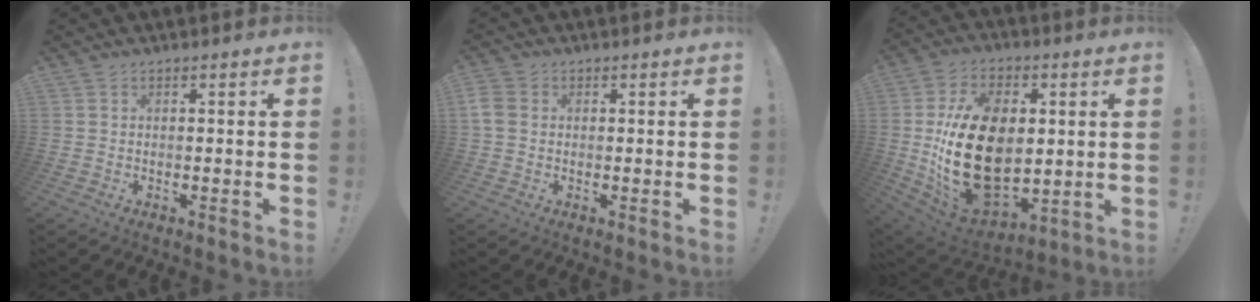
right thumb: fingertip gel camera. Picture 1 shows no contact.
{"total": 4.2, "force": [0.3, 3.3, 2.5], "torque": [-0.063, 0.006, 0.007]}
{"total": 28.7, "force": [0.1, 18.8, 21.7], "torque": [-0.419, -0.006, 0.021]}